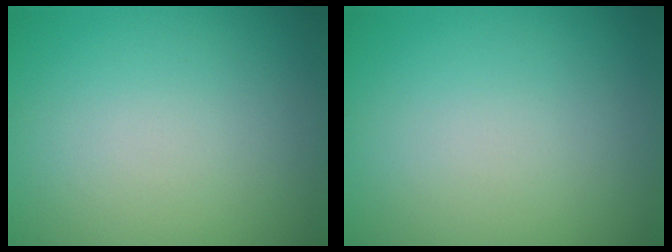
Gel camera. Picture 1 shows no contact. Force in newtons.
{"total": 0.0}